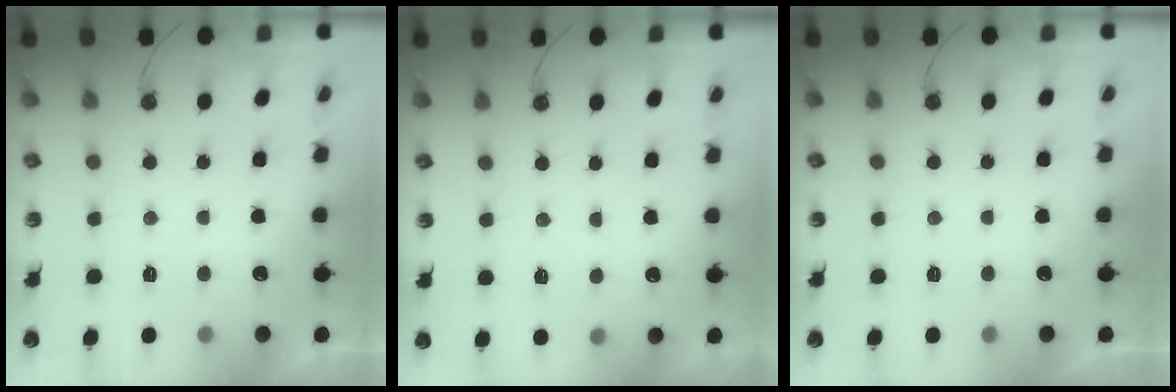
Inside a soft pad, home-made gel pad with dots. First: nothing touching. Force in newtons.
{"total": 4.3, "press": 4.3, "slide": 0.4}
{"total": 0.0}